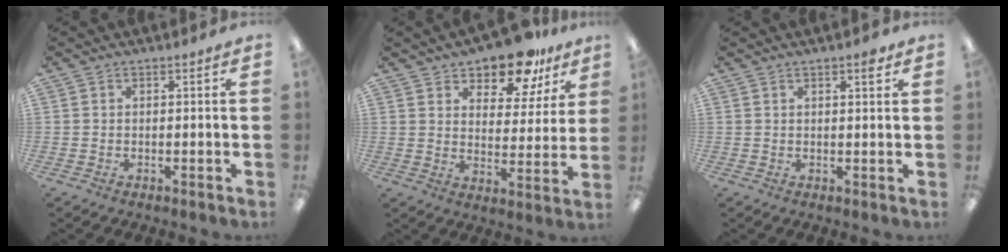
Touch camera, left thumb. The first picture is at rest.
{"total": 13.6, "force": [11.1, 5.7, 5.4], "torque": [-0.085, -0.073, 0.199]}
{"total": 2.6, "force": [1.8, 0.6, 1.8], "torque": [-0.022, -0.004, 0.027]}